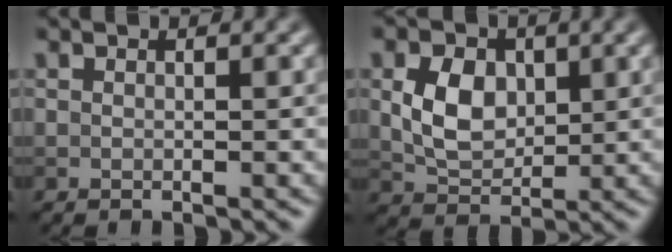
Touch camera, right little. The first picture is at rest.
{"total": 4.7, "force": [0.8, 3.4, 3.2], "torque": [-0.067, -0.002, 0.013]}